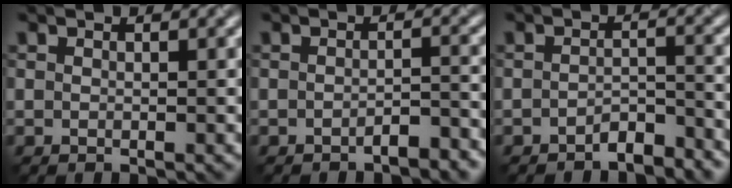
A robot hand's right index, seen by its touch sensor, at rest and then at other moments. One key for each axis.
{"total": 2.2, "fx": -1.6, "fy": 0.6, "fz": 1.4, "tx": -0.019, "ty": 0.006, "tz": -0.026}
{"total": 2.5, "fx": -2.1, "fy": 0.7, "fz": 1.1, "tx": -0.016, "ty": 0.008, "tz": -0.038}